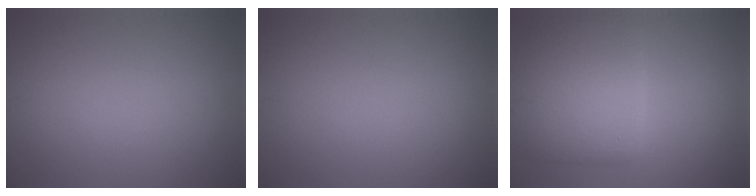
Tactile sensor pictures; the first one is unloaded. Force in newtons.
{"total": 0.0}
{"total": 7.2, "press": 7.2, "slide": 0.2}